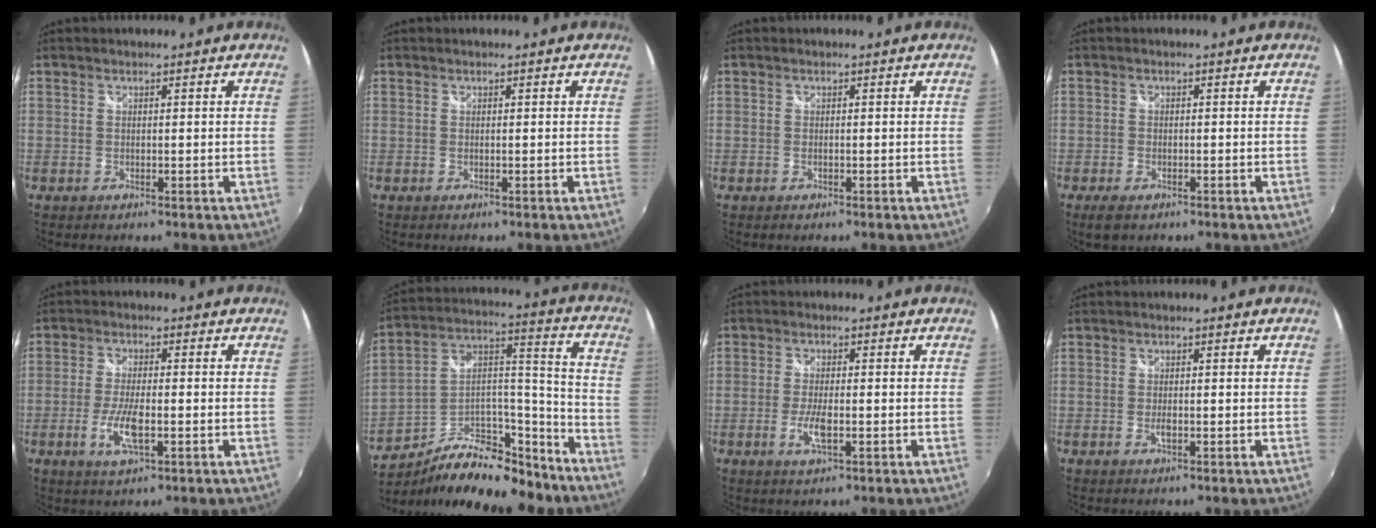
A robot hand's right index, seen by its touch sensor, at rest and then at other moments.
{"total": 0.0}
{"total": 0.0}
{"total": 3.3, "force": [-2.1, 1.7, 2.0], "torque": [-0.046, -0.009, -0.036]}
{"total": 6.4, "force": [-2.1, 1.6, 5.8], "torque": [-0.124, -0.009, -0.041]}
{"total": 20.9, "force": [-14.1, 10.2, 11.5], "torque": [-0.210, 0.046, -0.210]}
{"total": 4.3, "force": [-1.5, 1.0, 3.9], "torque": [-0.087, -0.007, -0.029]}
{"total": 1.2, "force": [-0.5, 0.4, 1.1], "torque": [-0.022, -0.002, -0.008]}